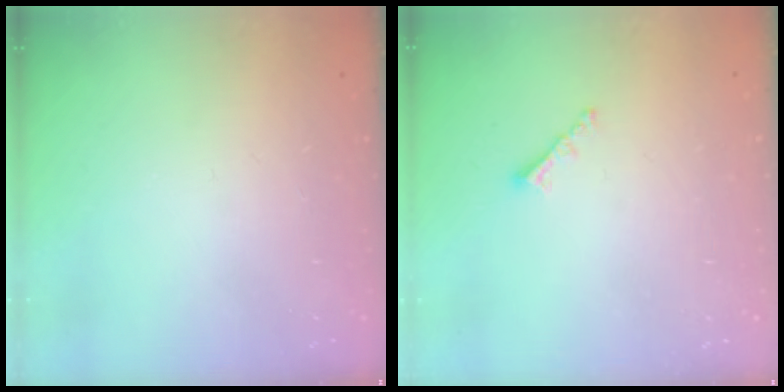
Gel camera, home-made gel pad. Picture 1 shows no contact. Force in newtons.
{"total": 1.8, "press": 1.7, "slide": 0.5}